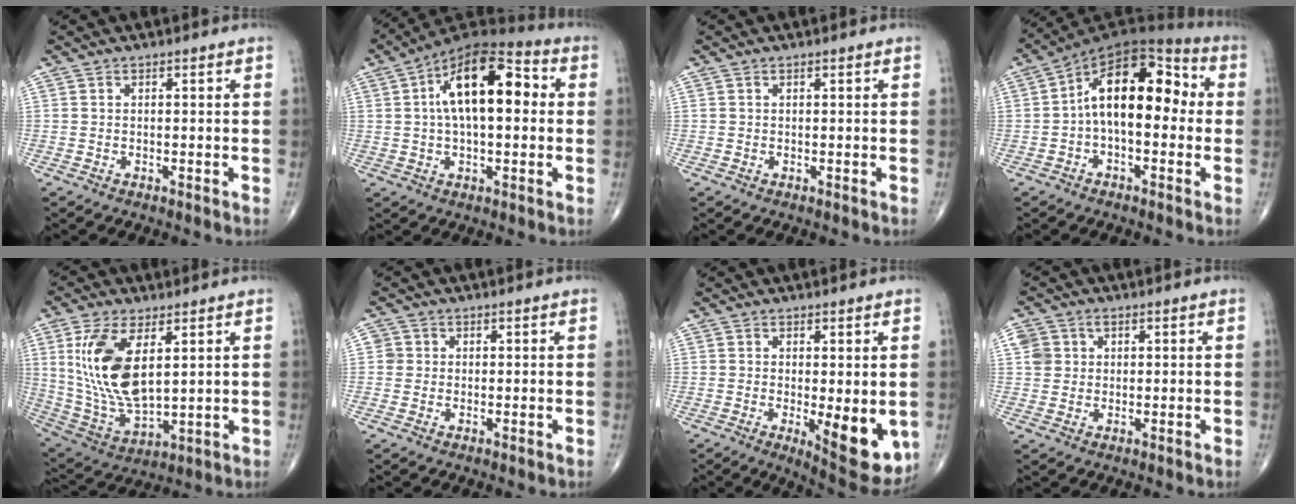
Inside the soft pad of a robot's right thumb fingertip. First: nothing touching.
{"total": 17.5, "force": [3.0, 8.3, 15.2], "torque": [-0.232, 0.033, 0.039]}
{"total": 0.0}
{"total": 16.3, "force": [0.5, 8.8, 13.7], "torque": [-0.186, 0.048, -0.005]}
{"total": 16.5, "force": [4.4, 7.7, 13.9], "torque": [-0.276, -0.024, 0.101]}
{"total": 1.9, "force": [0.1, 1.8, 0.1], "torque": [0.011, 0.005, -0.002]}
{"total": 10.3, "force": [-1.7, 3.6, 9.5], "torque": [-0.114, -0.026, -0.012]}
{"total": 4.2, "force": [1.0, 3.7, 1.6], "torque": [-0.017, 0.003, 0.017]}